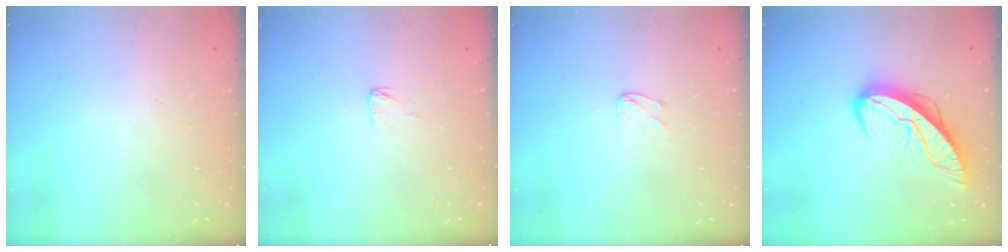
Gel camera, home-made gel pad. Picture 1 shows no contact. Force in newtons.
{"total": 2.9, "press": 2.9, "slide": 0.2}
{"total": 3.0, "press": 3.0, "slide": 0.3}
{"total": 10.4, "press": 10.4, "slide": 1.0}